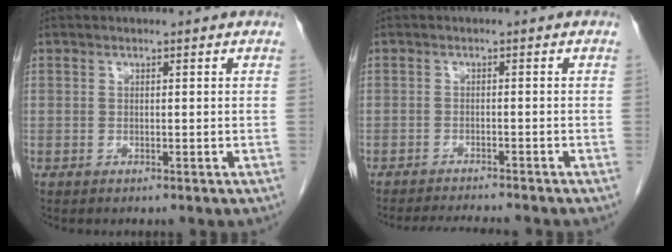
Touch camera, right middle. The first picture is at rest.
{"total": 6.0, "force": [-5.7, 0.0, 1.9], "torque": [-0.024, -0.012, -0.087]}